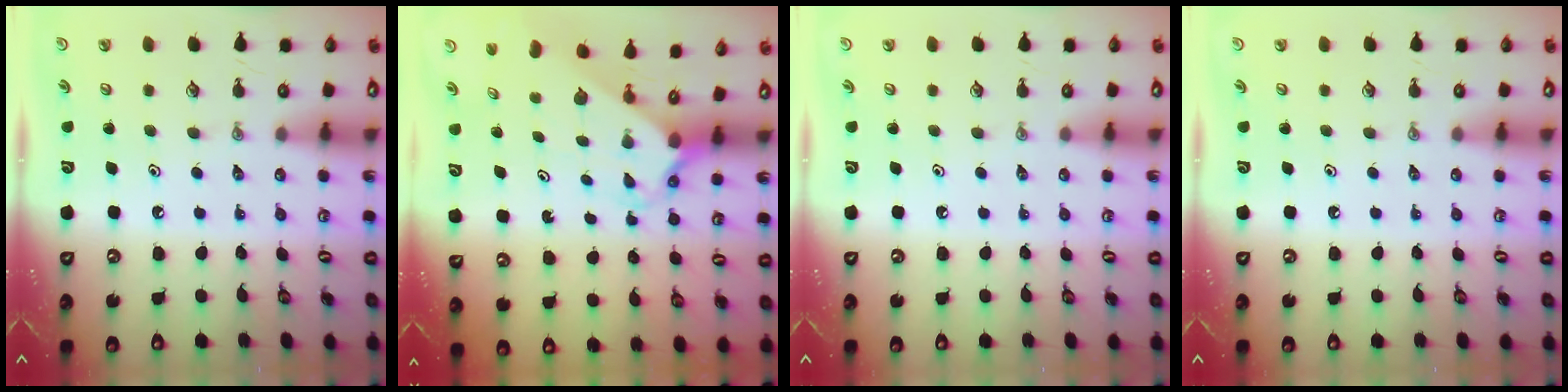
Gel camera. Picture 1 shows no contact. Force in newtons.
{"total": 2.3, "press": 2.3, "slide": 0.2}
{"total": 0.0}
{"total": 0.0}